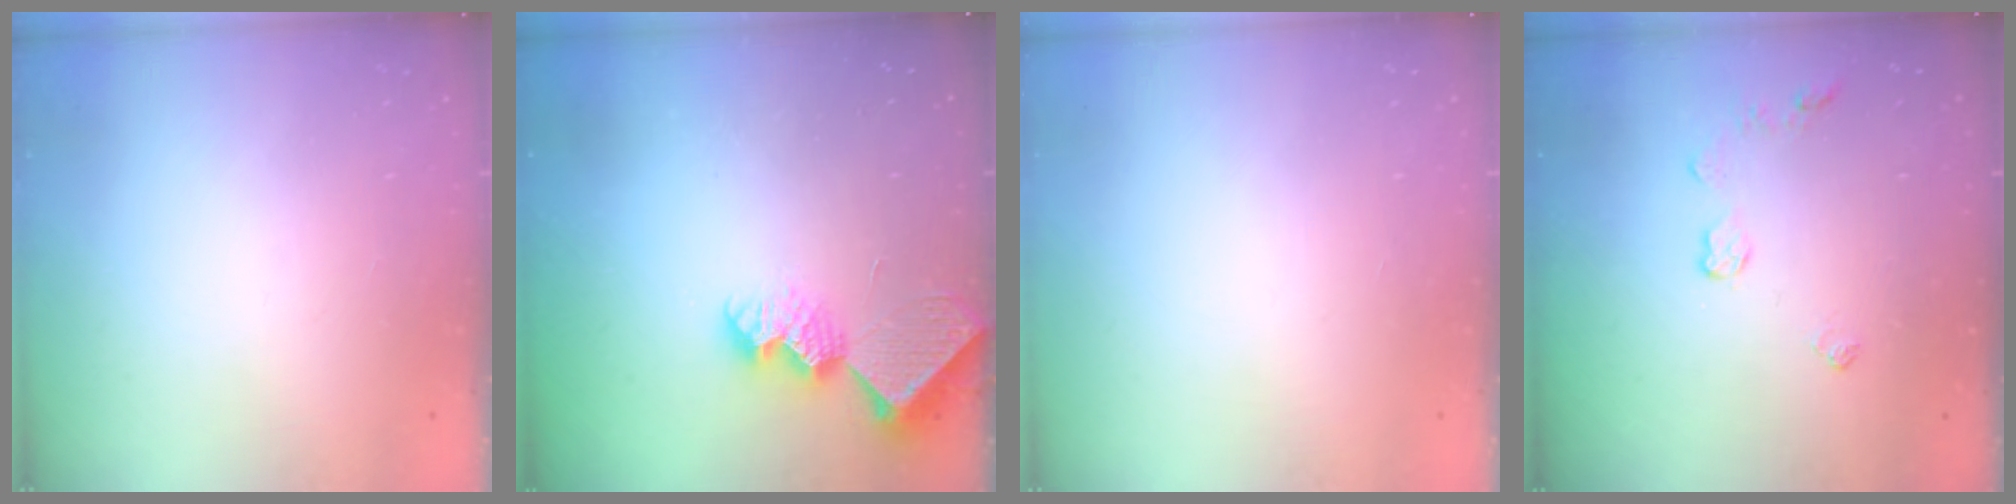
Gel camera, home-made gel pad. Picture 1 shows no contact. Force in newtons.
{"total": 9.1, "press": 9.1, "slide": 0.7}
{"total": 0.0}
{"total": 4.7, "press": 4.6, "slide": 0.7}